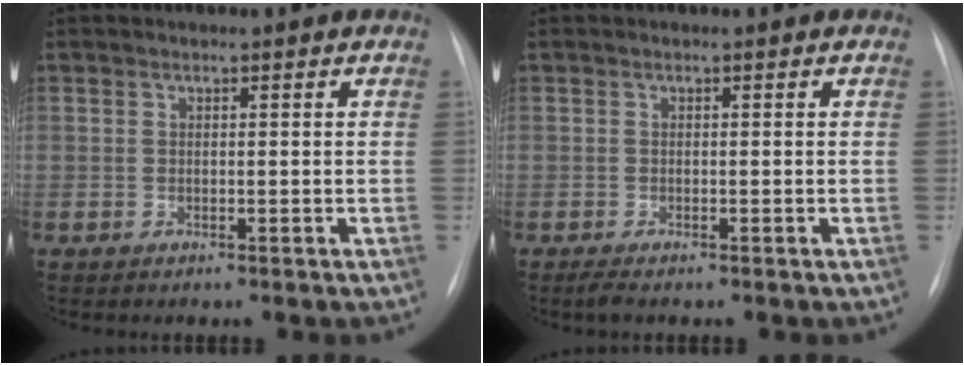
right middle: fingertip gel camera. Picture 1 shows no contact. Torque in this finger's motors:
{"motor_torque": [0.08, -0.11, 0.00, 0.00]}